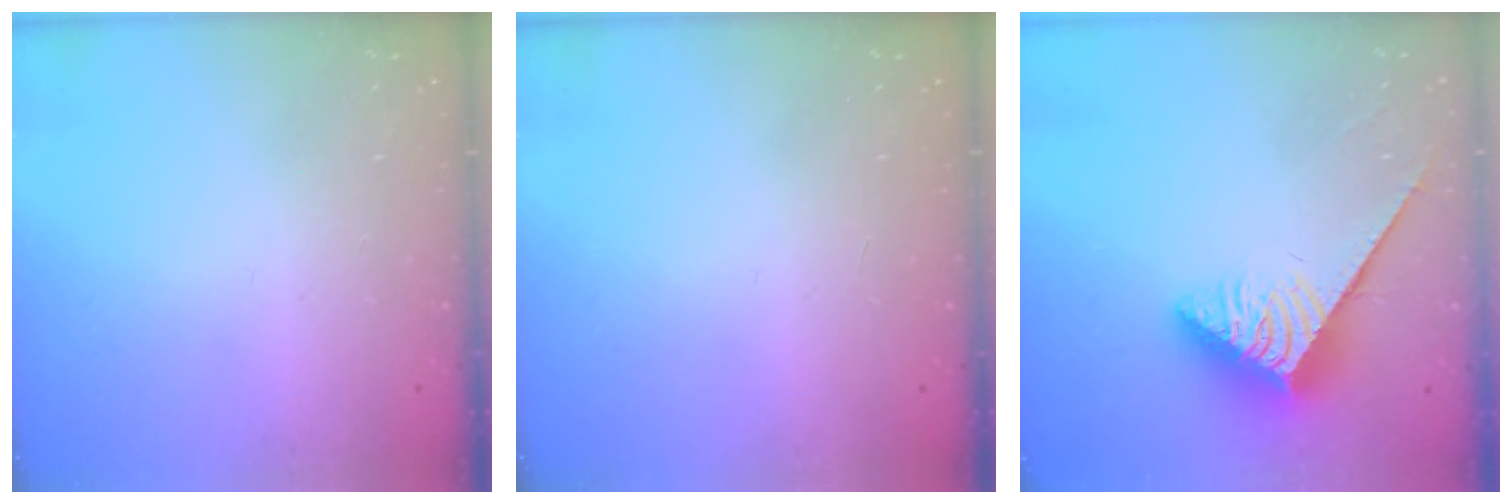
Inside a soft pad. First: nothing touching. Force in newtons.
{"total": 0.0}
{"total": 3.8, "press": 3.7, "slide": 0.6}